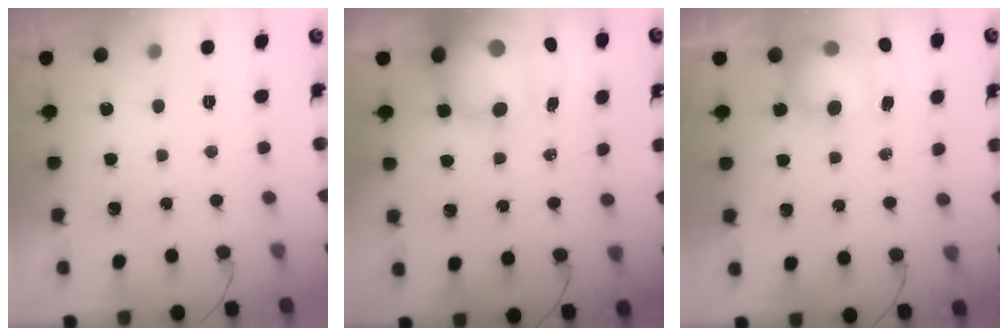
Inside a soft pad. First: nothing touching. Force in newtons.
{"total": 15.8, "press": 15.4, "slide": 3.6}
{"total": 8.3, "press": 8.2, "slide": 1.2}